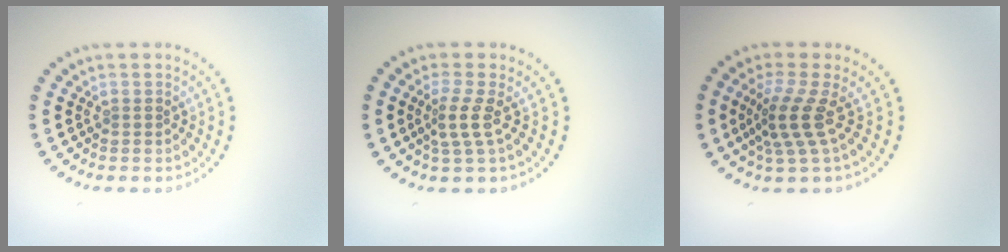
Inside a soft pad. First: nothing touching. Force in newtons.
{"total": 2.2, "press": 1.5, "slide": 1.7}
{"total": 3.2, "press": 2.2, "slide": 2.4}